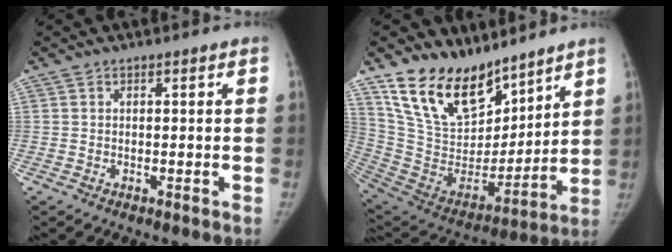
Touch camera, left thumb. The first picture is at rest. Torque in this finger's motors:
{"motor_torque": [1.15, -0.38, 1.45, -1.32, 0.40]}